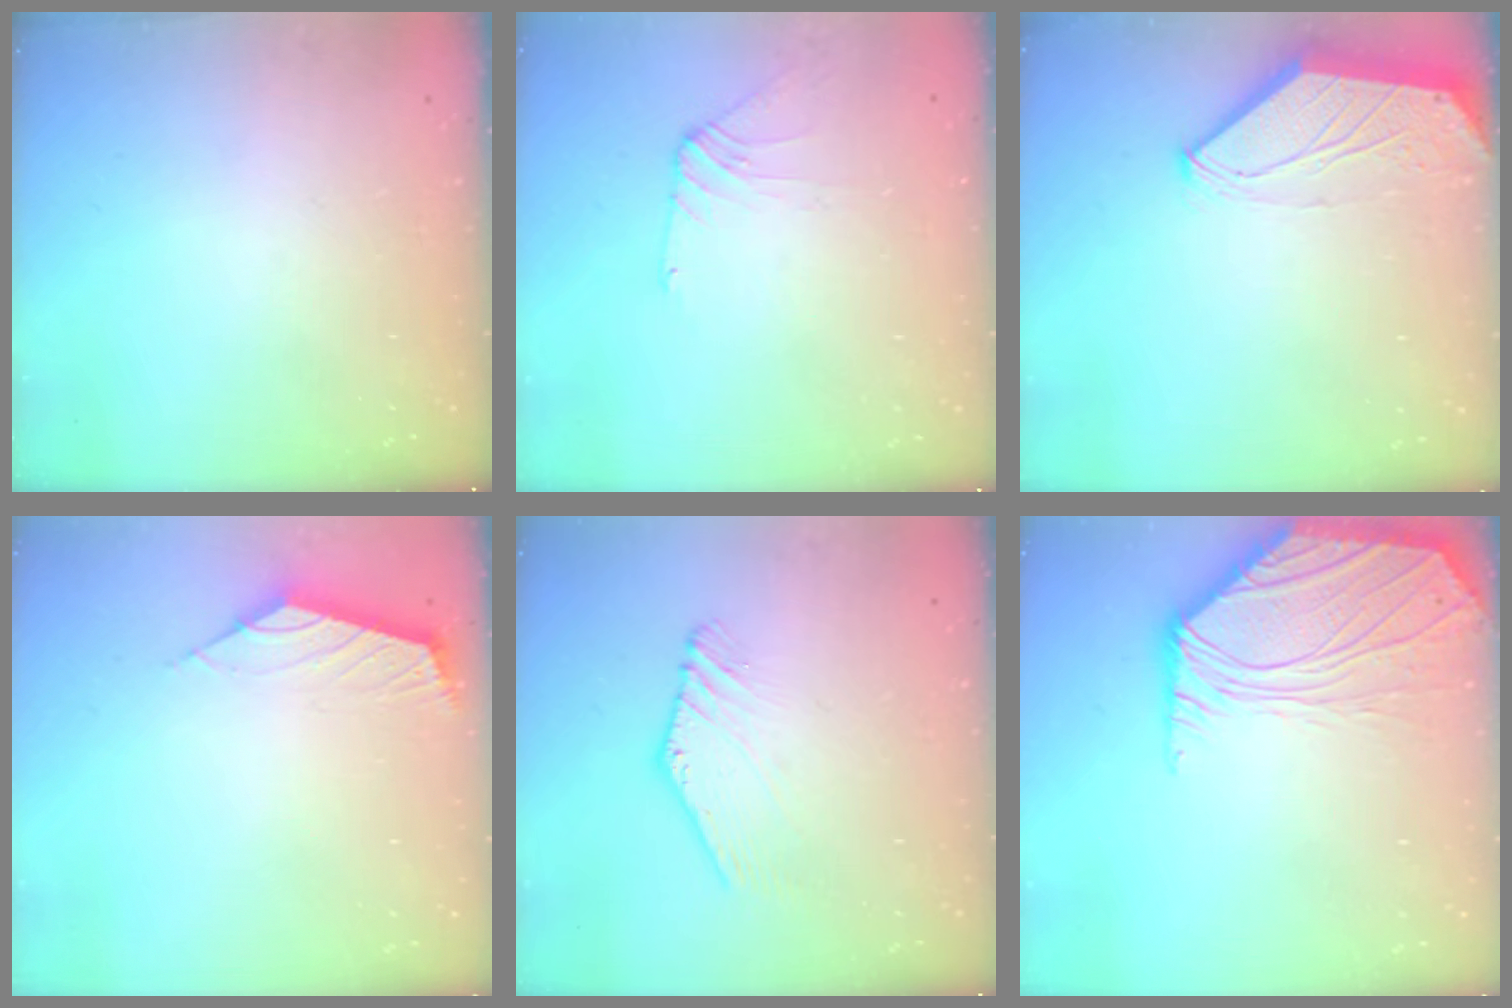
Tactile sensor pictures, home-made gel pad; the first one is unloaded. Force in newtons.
{"total": 4.2, "press": 4.1, "slide": 0.8}
{"total": 0.0}
{"total": 2.7, "press": 2.6, "slide": 0.7}
{"total": 1.3, "press": 1.3, "slide": 0.3}
{"total": 8.3, "press": 8.1, "slide": 1.6}